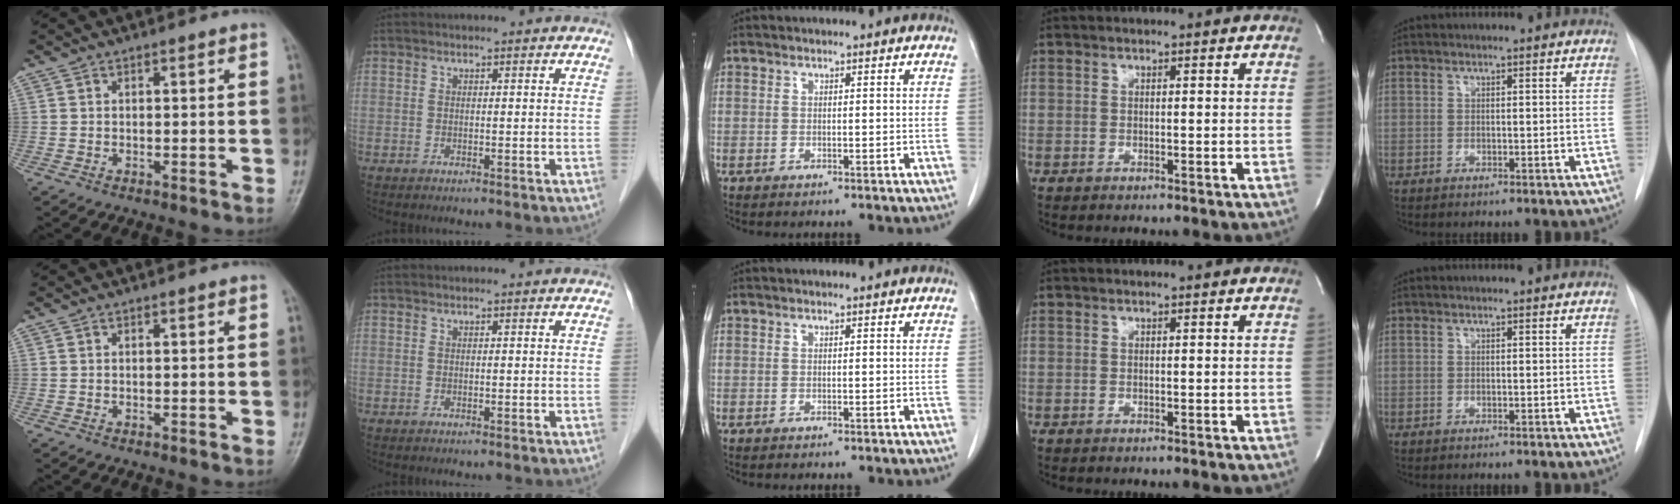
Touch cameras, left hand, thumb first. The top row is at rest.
{}